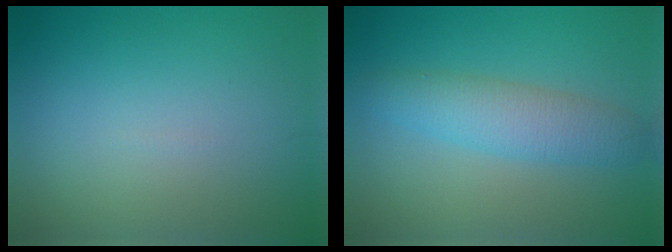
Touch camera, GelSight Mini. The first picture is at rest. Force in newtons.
{"total": 4.0, "press": 4.0, "slide": 0.2}